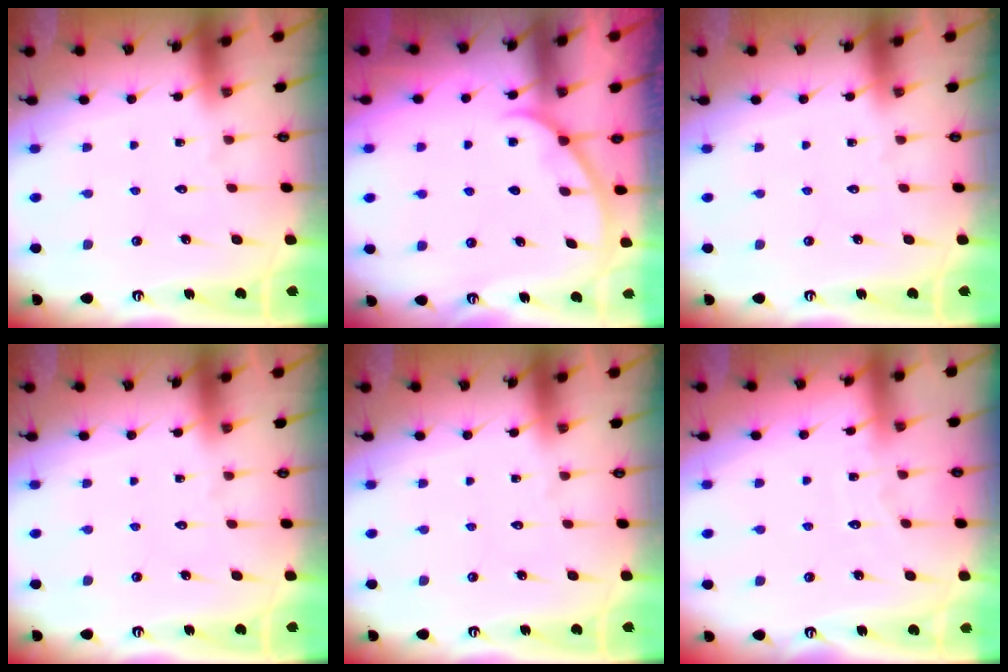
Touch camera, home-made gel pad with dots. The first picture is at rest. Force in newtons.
{"total": 1.9, "press": 1.9, "slide": 0.2}
{"total": 0.0}
{"total": 0.0}
{"total": 0.0}
{"total": 3.7, "press": 3.7, "slide": 0.4}